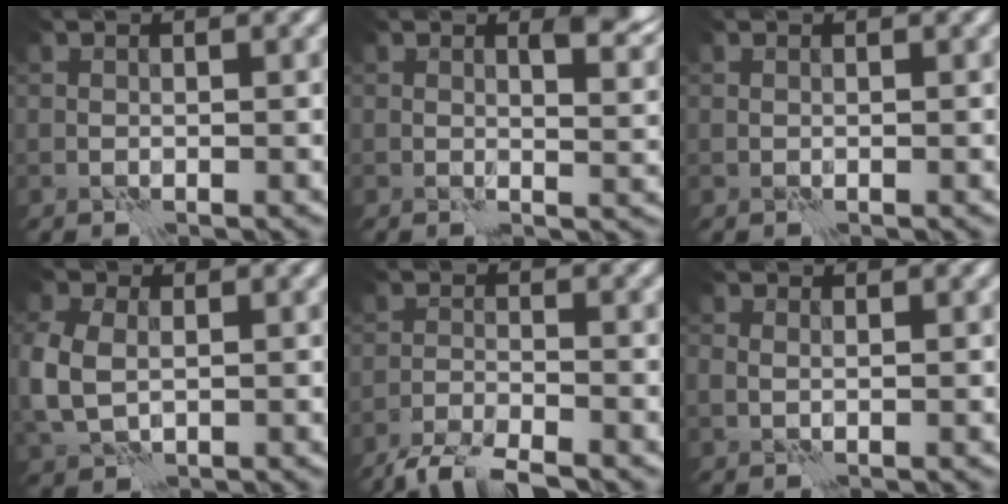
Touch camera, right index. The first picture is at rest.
{"total": 3.2, "force": [1.7, 1.1, 2.5], "torque": [-0.033, -0.005, 0.027]}
{"total": 0.0}
{"total": 5.2, "force": [0.1, 3.9, 3.5], "torque": [-0.108, -0.004, 0.013]}
{"total": 4.3, "force": [-3.8, 0.7, 1.8], "torque": [-0.031, -0.003, -0.078]}
{"total": 1.3, "force": [0.6, 0.9, 0.7], "torque": [-0.008, 0.006, -0.005]}